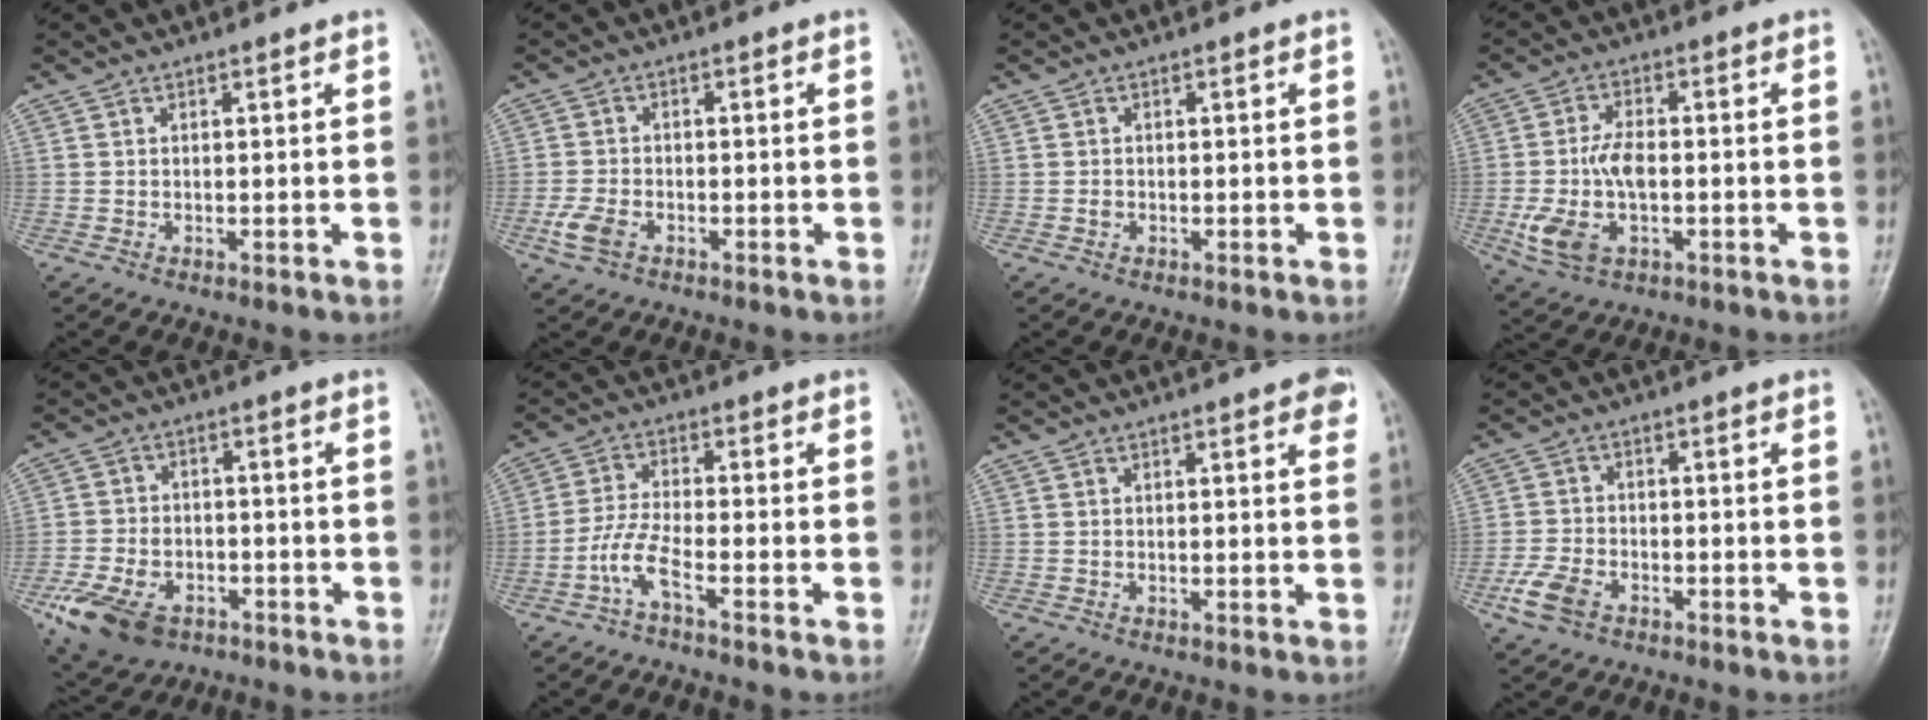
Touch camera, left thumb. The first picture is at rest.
{"total": 4.0, "force": [-2.0, 2.4, 2.4], "torque": [-0.062, 0.005, -0.042]}
{"total": 0.7, "force": [-0.4, 0.6, 0.2], "torque": [-0.005, 0.001, -0.008]}
{"total": 9.6, "force": [-1.8, 5.4, 7.7], "torque": [-0.163, 0.008, -0.031]}
{"total": 12.0, "force": [-6.0, 7.9, 6.7], "torque": [-0.125, 0.021, -0.099]}
{"total": 4.9, "force": [-3.1, 0.6, 3.8], "torque": [-0.099, 0.021, -0.066]}
{"total": 3.4, "force": [1.8, 1.0, 2.8], "torque": [-0.025, -0.002, 0.015]}
{"total": 5.5, "force": [-3.1, 3.2, 3.2], "torque": [-0.078, 0.009, -0.062]}